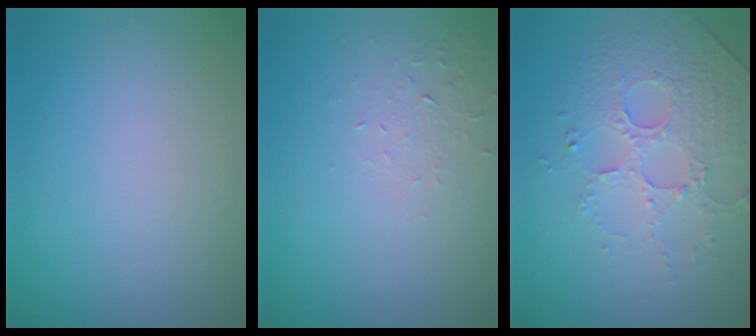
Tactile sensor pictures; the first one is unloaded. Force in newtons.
{"total": 1.0, "press": 0.4, "slide": 0.9}
{"total": 5.0, "press": 3.5, "slide": 3.6}